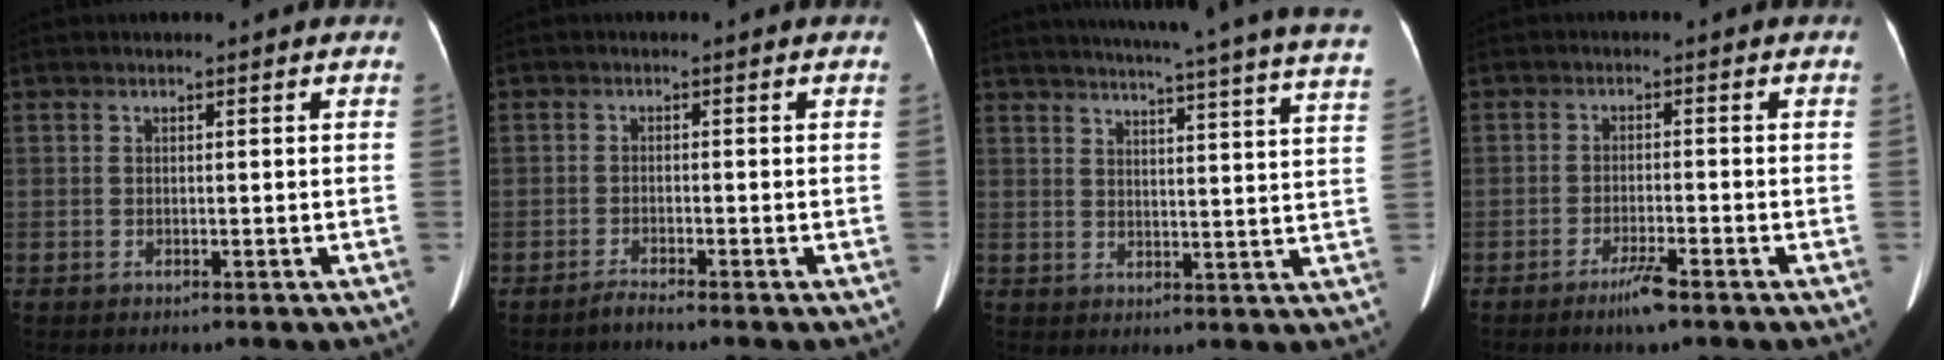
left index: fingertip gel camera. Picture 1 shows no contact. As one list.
[{"total": 1.6, "force": [-1.5, -0.3, 0.5], "torque": [-0.016, -0.003, -0.029]}, {"total": 27.9, "force": [25.3, -0.7, 11.6], "torque": [-0.175, -0.073, 0.294]}, {"total": 3.6, "force": [-2.7, 0.1, 2.5], "torque": [-0.052, -0.006, -0.047]}]